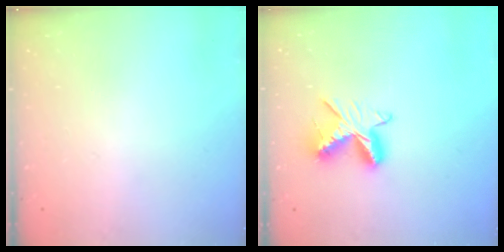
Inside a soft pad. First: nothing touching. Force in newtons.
{"total": 9.4, "press": 9.4, "slide": 0.5}